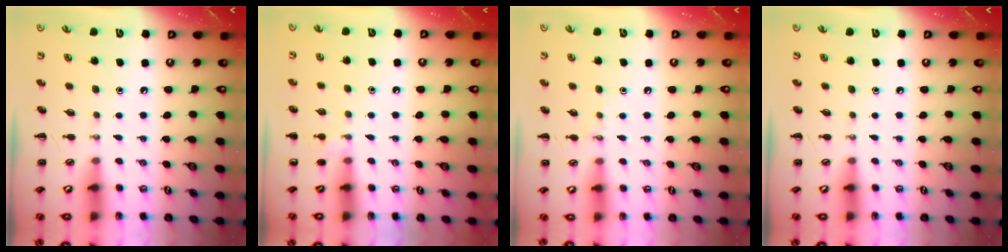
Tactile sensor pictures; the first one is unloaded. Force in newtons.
{"total": 6.0, "press": 5.7, "slide": 1.9}
{"total": 4.9, "press": 4.7, "slide": 1.2}
{"total": 0.0}